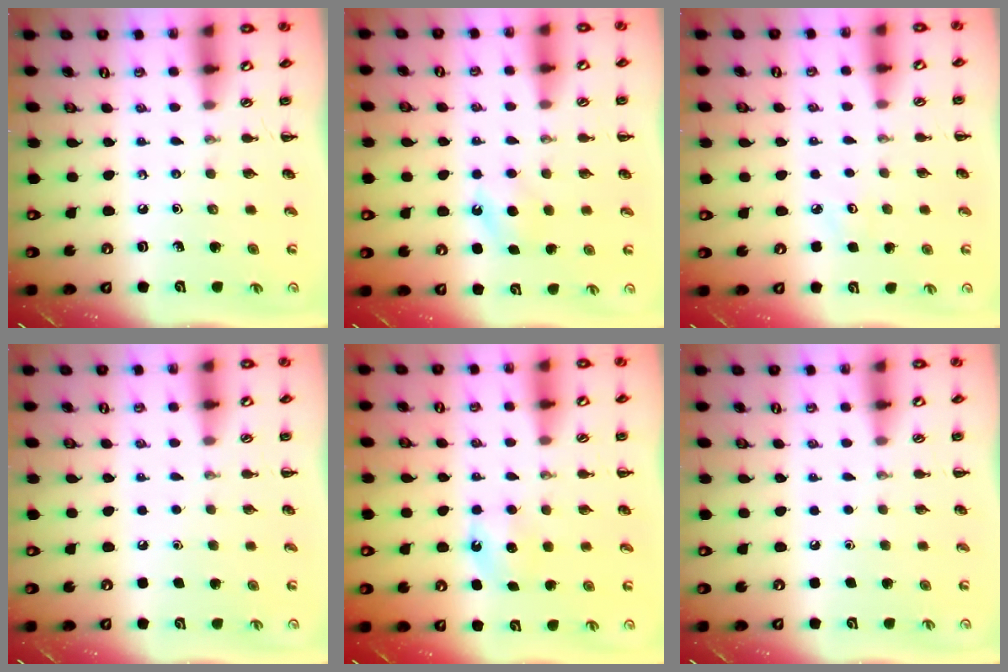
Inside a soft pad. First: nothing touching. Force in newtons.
{"total": 5.4, "press": 5.2, "slide": 1.2}
{"total": 2.8, "press": 2.7, "slide": 0.8}
{"total": 1.8, "press": 1.7, "slide": 0.1}
{"total": 5.0, "press": 4.8, "slide": 1.4}
{"total": 1.7, "press": 1.7, "slide": 0.1}